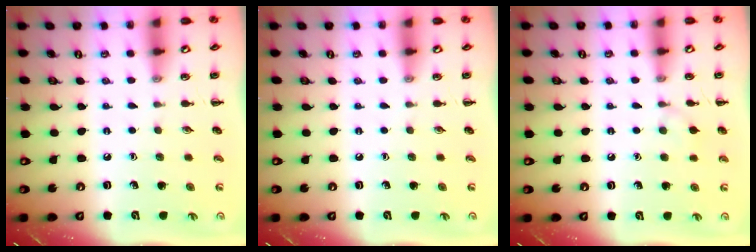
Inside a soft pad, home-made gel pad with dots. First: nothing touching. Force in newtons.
{"total": 0.0}
{"total": 5.6, "press": 5.3, "slide": 1.7}